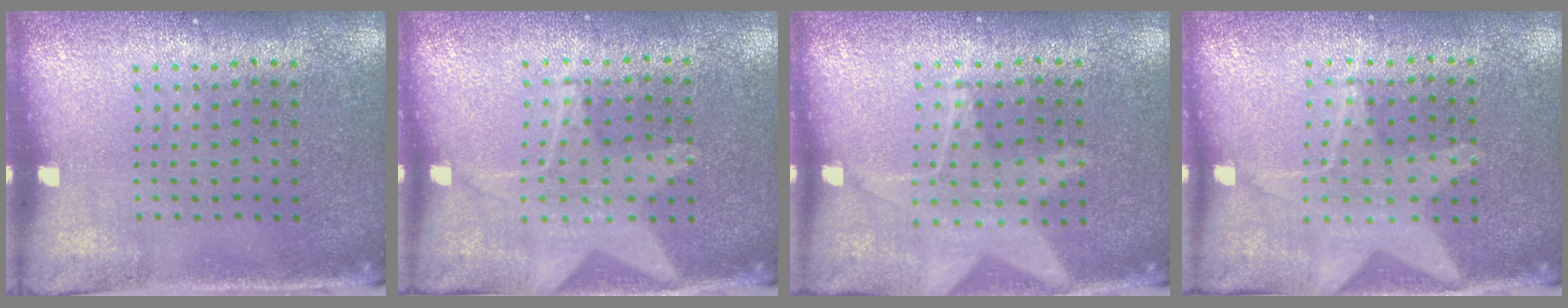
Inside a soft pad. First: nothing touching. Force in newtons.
{"total": 1.2, "press": 1.2, "slide": 0.3}
{"total": 1.3, "press": 1.2, "slide": 0.4}
{"total": 1.0, "press": 1.0, "slide": 0.1}